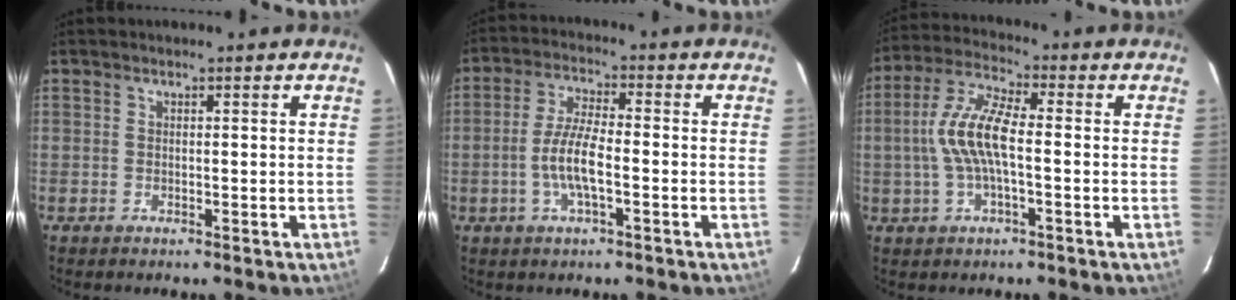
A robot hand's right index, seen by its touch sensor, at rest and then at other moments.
{"total": 7.3, "force": [-2.1, 1.7, 6.8], "torque": [-0.140, 0.004, -0.042]}
{"total": 10.1, "force": [-0.9, 3.0, 9.6], "torque": [-0.203, 0.012, -0.019]}